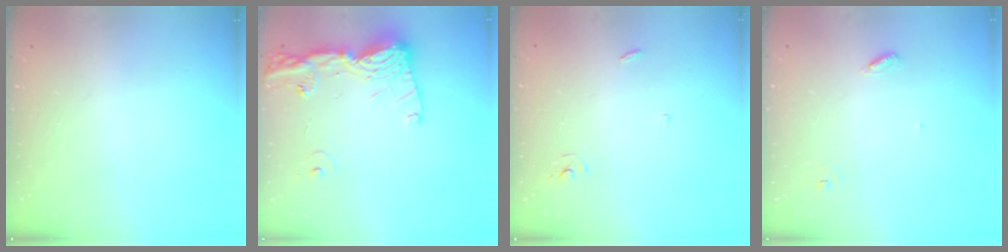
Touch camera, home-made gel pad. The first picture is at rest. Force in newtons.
{"total": 16.5, "press": 16.4, "slide": 2.1}
{"total": 2.5, "press": 2.5, "slide": 0.1}
{"total": 3.4, "press": 3.4, "slide": 0.3}